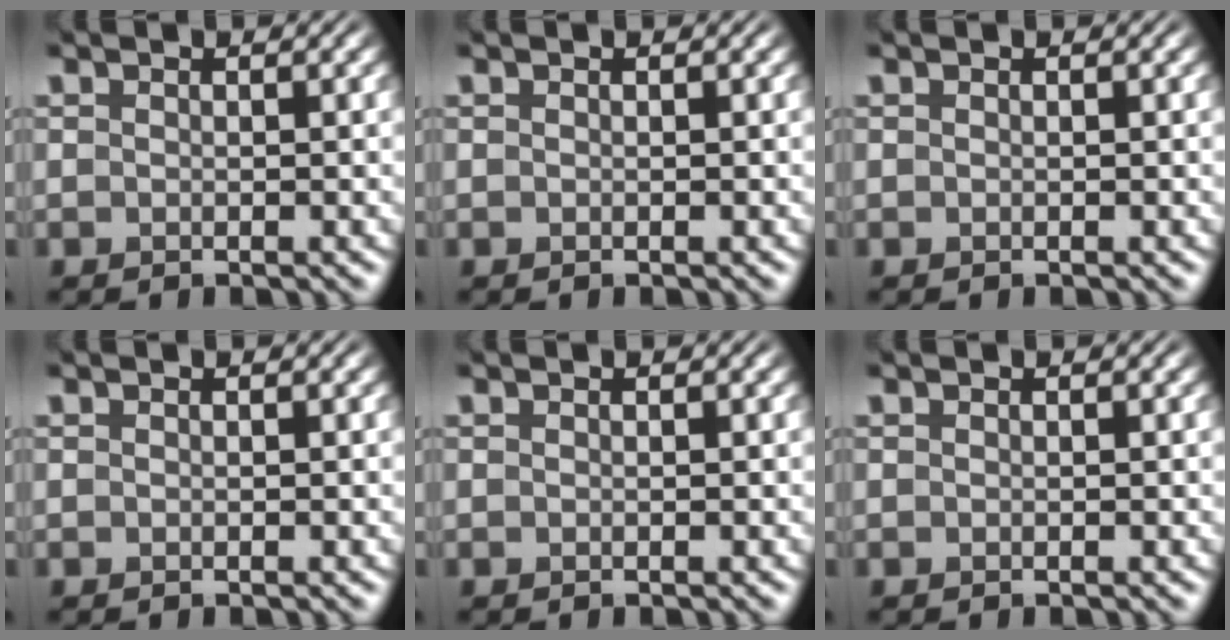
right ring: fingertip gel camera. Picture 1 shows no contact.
{"total": 0.0}
{"total": 0.0}
{"total": 0.0}
{"total": 0.0}
{"total": 0.0}